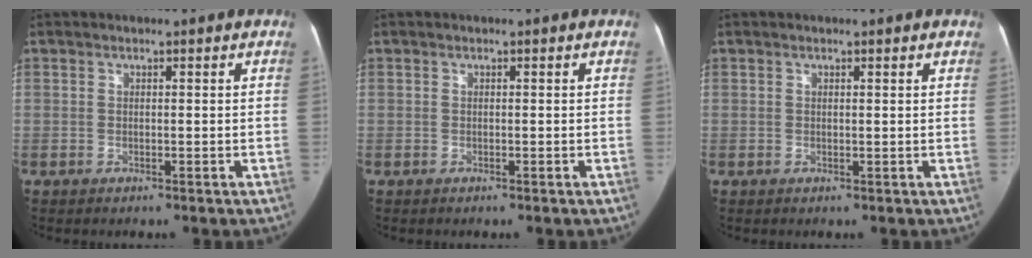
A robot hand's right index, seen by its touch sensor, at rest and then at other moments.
{"total": 0.0}
{"total": 0.7, "force": [0.6, 0.2, 0.3], "torque": [-0.008, 0.005, 0.000]}